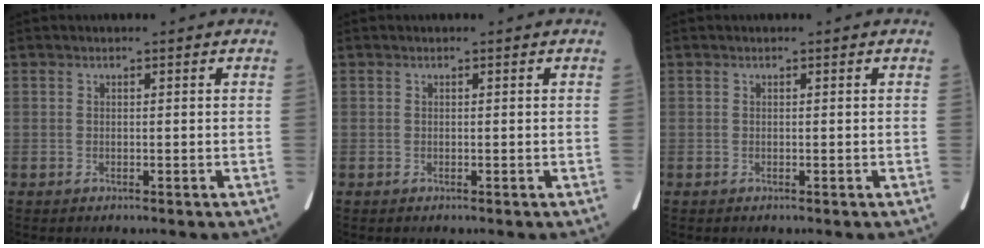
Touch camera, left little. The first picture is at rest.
{"total": 0.0}
{"total": 0.0}